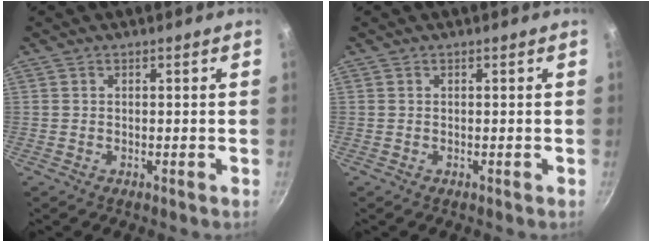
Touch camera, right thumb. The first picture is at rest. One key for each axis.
{"total": 0.0}